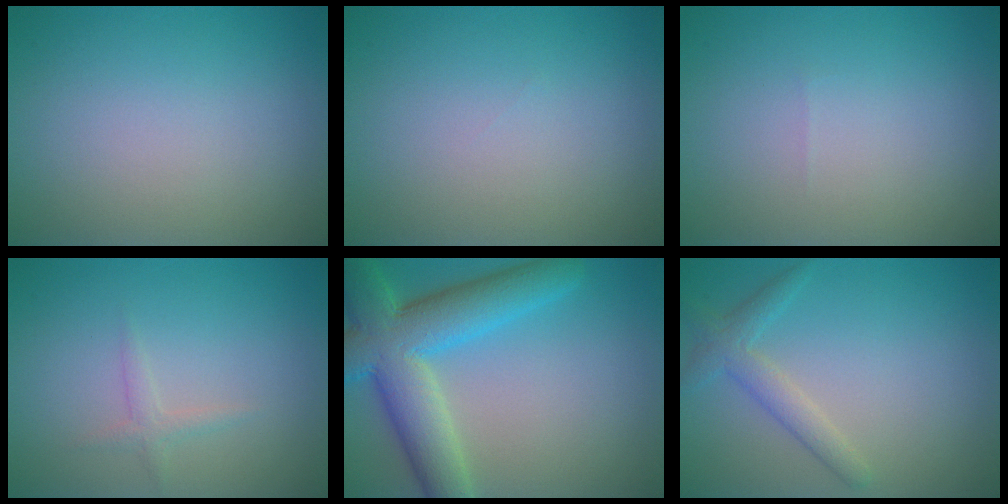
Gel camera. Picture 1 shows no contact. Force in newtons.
{"total": 0.0}
{"total": 0.0}
{"total": 1.1, "press": 1.1, "slide": 0.0}
{"total": 9.2, "press": 9.2, "slide": 0.4}
{"total": 2.4, "press": 2.4, "slide": 0.2}